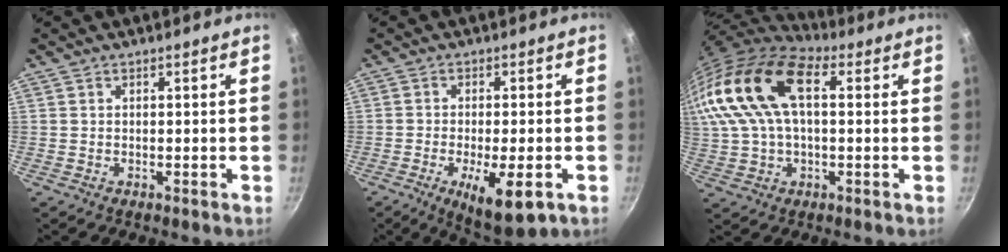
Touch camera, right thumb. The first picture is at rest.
{"total": 10.4, "force": [-3.9, 3.3, 9.1], "torque": [-0.143, 0.000, -0.053]}
{"total": 23.5, "force": [6.0, 13.6, 18.2], "torque": [-0.384, 0.031, 0.099]}